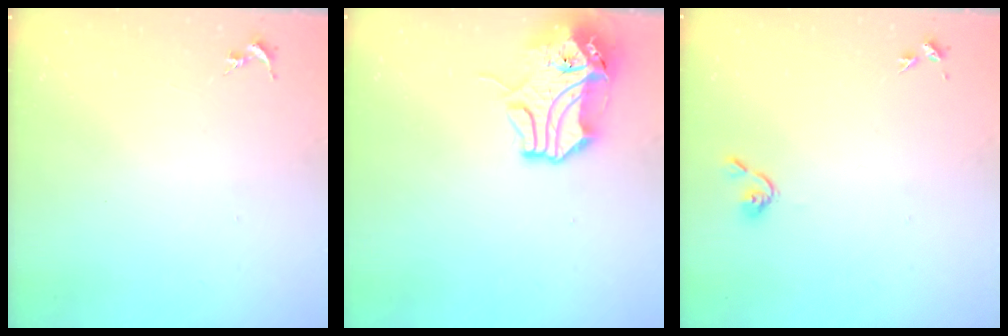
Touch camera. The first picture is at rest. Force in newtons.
{"total": 13.2, "press": 13.0, "slide": 2.0}
{"total": 5.1, "press": 5.1, "slide": 0.7}